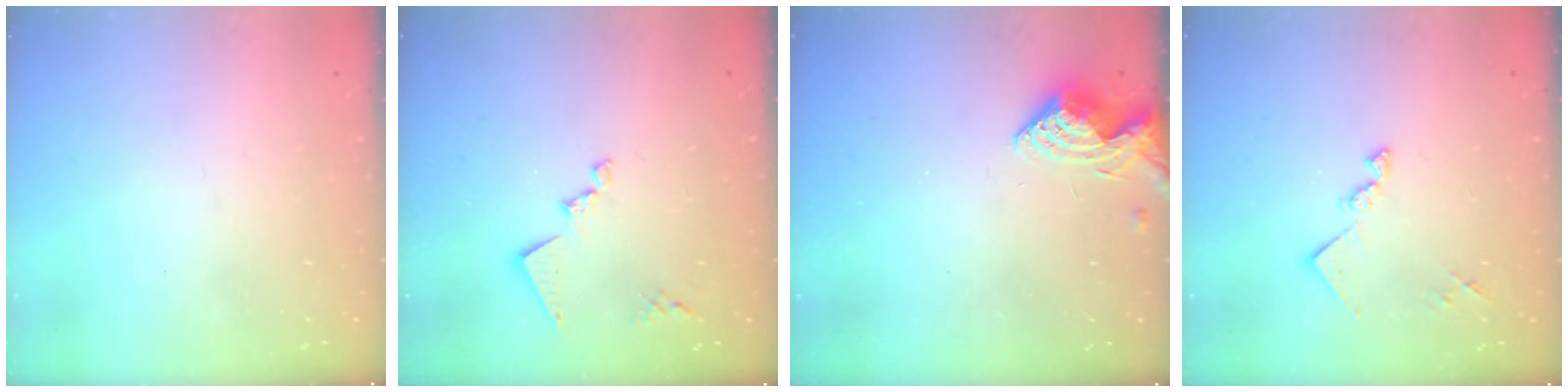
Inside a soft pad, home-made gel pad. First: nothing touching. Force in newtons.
{"total": 11.4, "press": 11.4, "slide": 0.6}
{"total": 8.6, "press": 8.6, "slide": 0.5}
{"total": 11.0, "press": 11.0, "slide": 0.5}